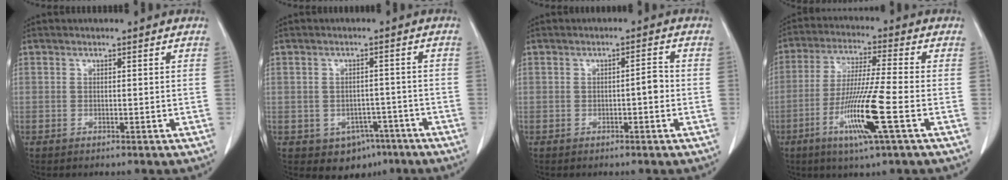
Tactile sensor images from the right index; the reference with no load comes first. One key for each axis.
{"total": 5.7, "fx": -3.2, "fy": 4.3, "fz": 2.0, "tx": -0.017, "ty": 0.007, "tz": -0.035}
{"total": 2.2, "fx": -0.5, "fy": 0.5, "fz": 2.1, "tx": -0.027, "ty": 0.005, "tz": -0.008}
{"total": 11.9, "fx": -4.3, "fy": -0.7, "fz": 11.0, "tx": -0.216, "ty": -0.021, "tz": -0.085}